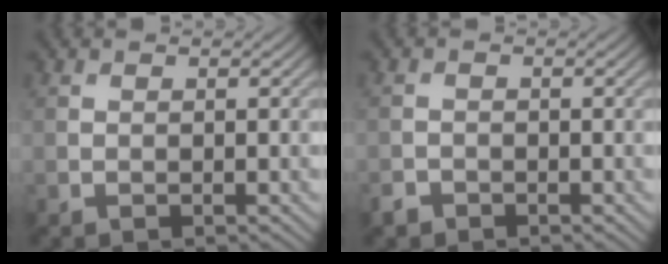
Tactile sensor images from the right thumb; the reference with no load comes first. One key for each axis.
{"total": 1.3, "fx": -1.0, "fy": 0.7, "fz": 0.2, "tx": -0.003, "ty": -0.001, "tz": -0.023}